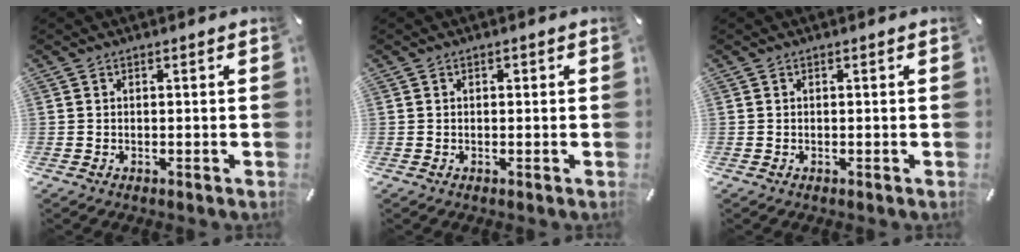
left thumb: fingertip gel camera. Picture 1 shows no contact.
{"total": 0.8, "force": [0.1, 0.6, 0.5], "torque": [-0.011, 0.004, 0.001]}
{"total": 0.0}